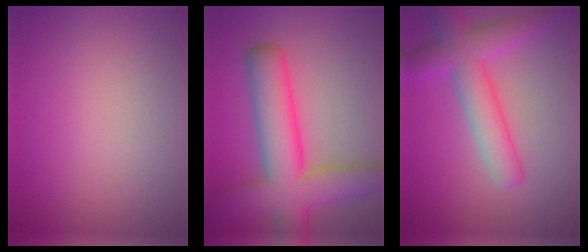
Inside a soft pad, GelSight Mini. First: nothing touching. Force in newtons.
{"total": 9.8, "press": 9.8, "slide": 0.3}
{"total": 5.8, "press": 5.8, "slide": 0.4}